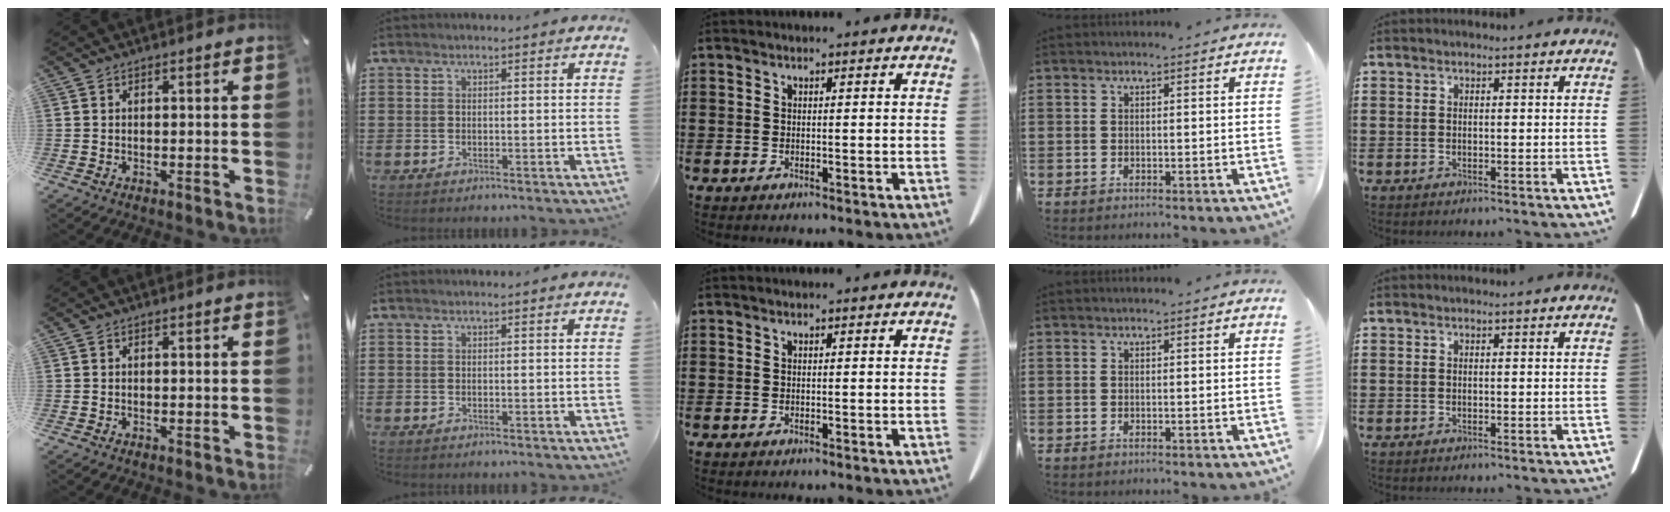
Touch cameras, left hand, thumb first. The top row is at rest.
{}